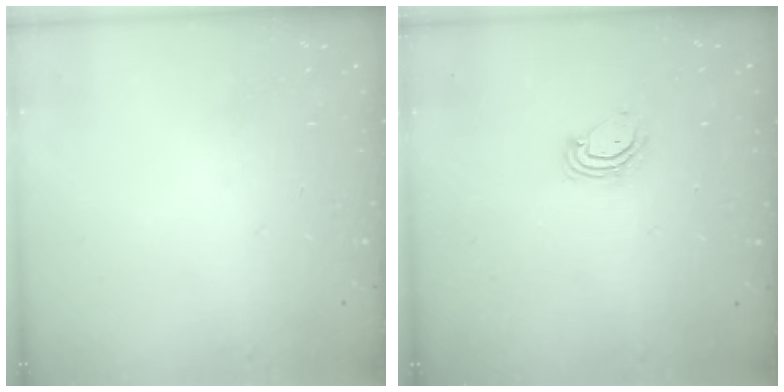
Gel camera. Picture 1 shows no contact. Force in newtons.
{"total": 5.5, "press": 5.5, "slide": 0.3}